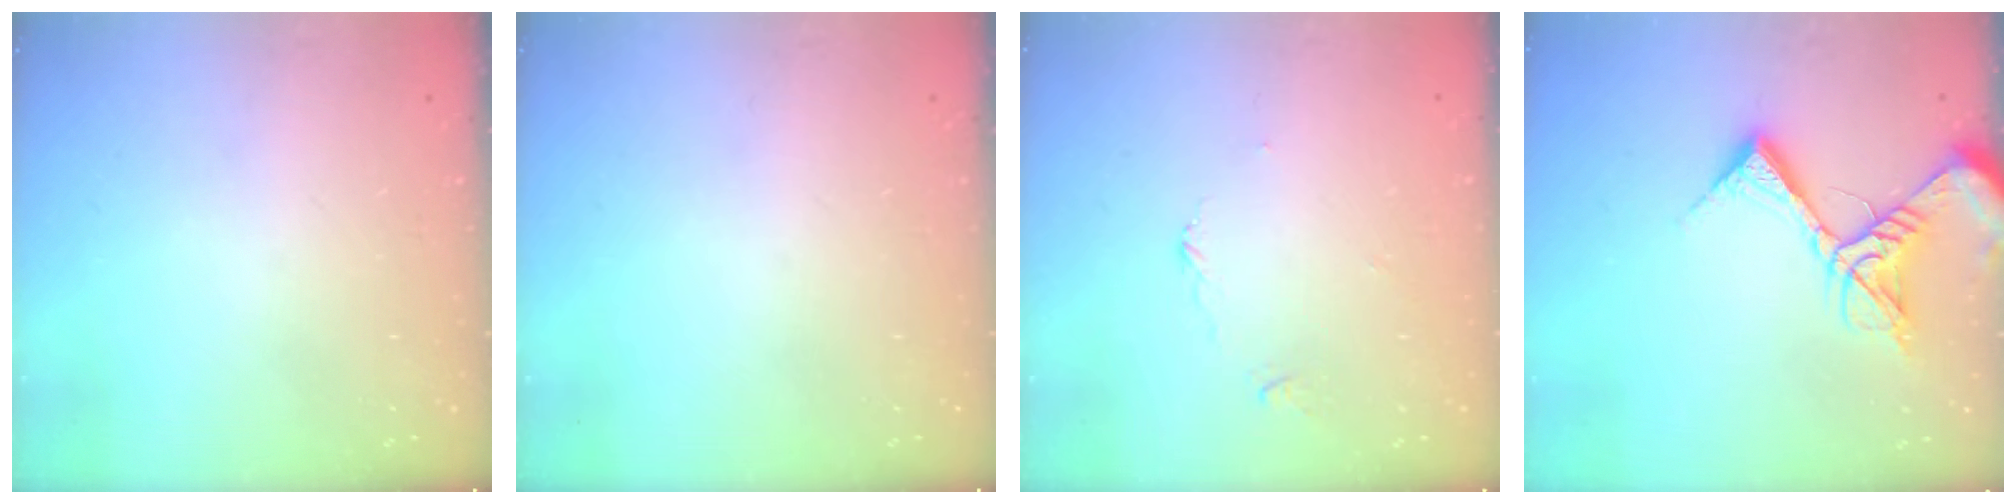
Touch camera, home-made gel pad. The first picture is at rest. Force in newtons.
{"total": 0.0}
{"total": 3.4, "press": 3.4, "slide": 0.5}
{"total": 12.7, "press": 12.7, "slide": 1.3}